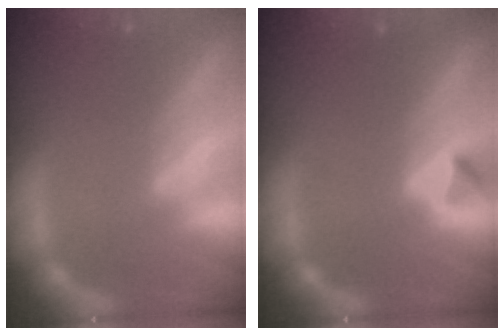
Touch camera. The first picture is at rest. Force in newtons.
{"total": 0.9}